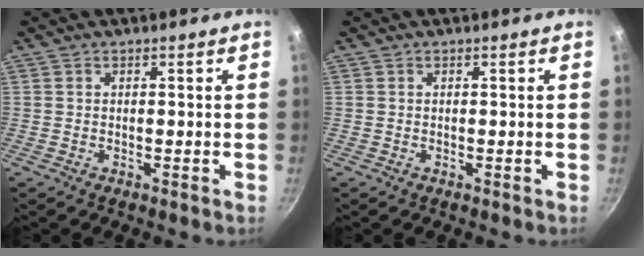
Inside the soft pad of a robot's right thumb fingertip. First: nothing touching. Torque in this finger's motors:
{"motor_torque": [0.01, 0.00, -0.18, 0.18, 0.02]}